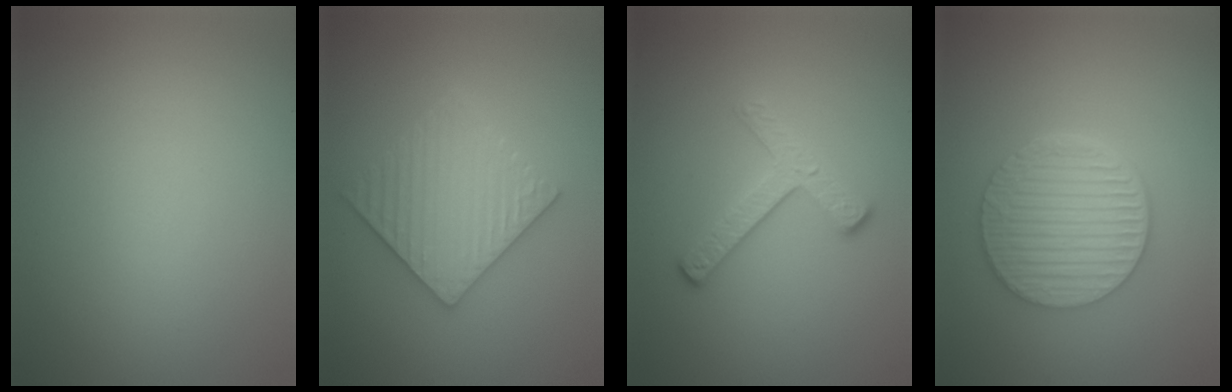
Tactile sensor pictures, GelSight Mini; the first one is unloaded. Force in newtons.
{"total": 5.7, "press": 5.6, "slide": 1.1}
{"total": 3.1, "press": 2.6, "slide": 1.7}
{"total": 6.0, "press": 4.5, "slide": 4.0}